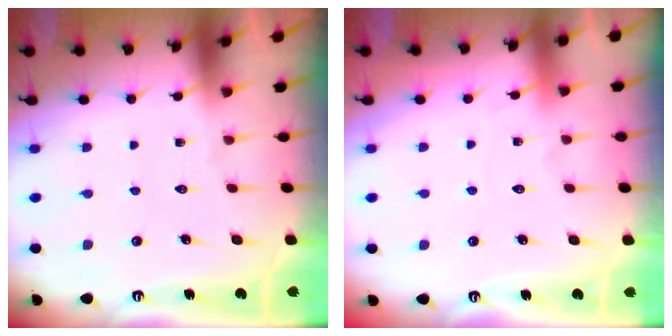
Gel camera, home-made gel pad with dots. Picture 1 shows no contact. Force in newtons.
{"total": 2.9, "press": 2.9, "slide": 0.4}